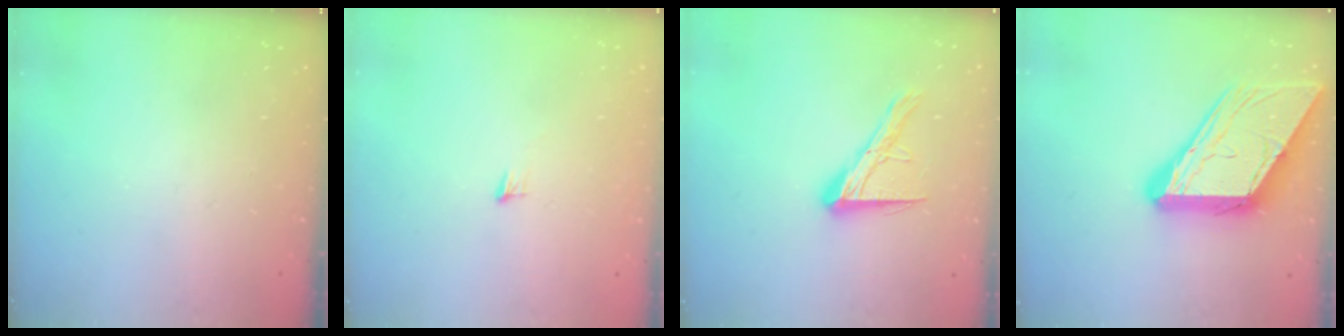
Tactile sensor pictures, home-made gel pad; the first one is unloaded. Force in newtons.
{"total": 3.9, "press": 3.8, "slide": 0.9}
{"total": 12.0, "press": 12.0, "slide": 0.9}
{"total": 23.4, "press": 23.3, "slide": 2.5}